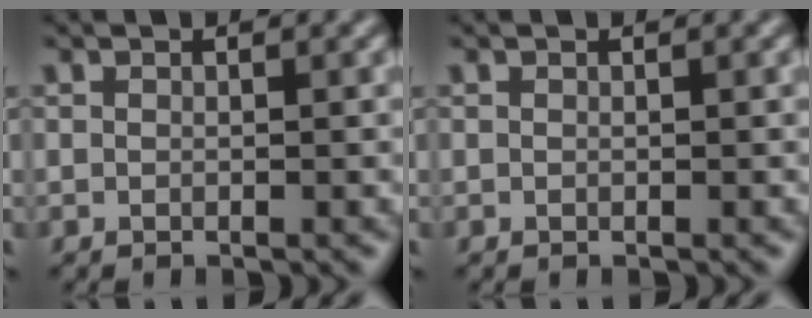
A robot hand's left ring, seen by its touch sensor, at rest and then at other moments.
{"total": 0.0}